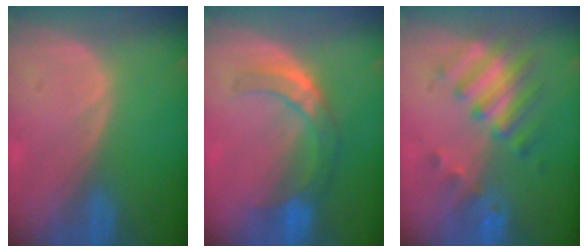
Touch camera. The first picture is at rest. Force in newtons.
{"total": 7.5, "press": 6.5, "slide": 3.8}
{"total": 8.3, "press": 7.2, "slide": 4.0}